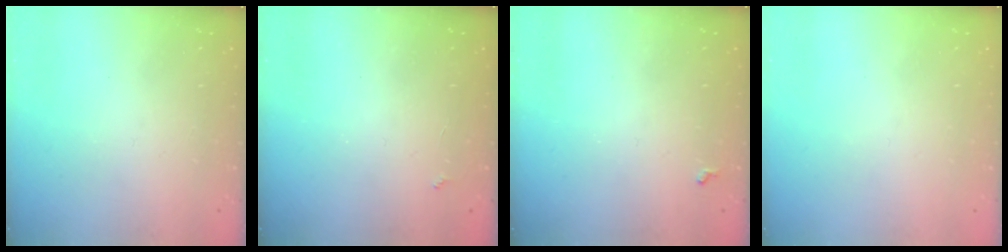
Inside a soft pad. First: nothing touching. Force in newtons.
{"total": 2.2, "press": 2.2, "slide": 0.4}
{"total": 2.8, "press": 2.8, "slide": 0.5}
{"total": 0.0}